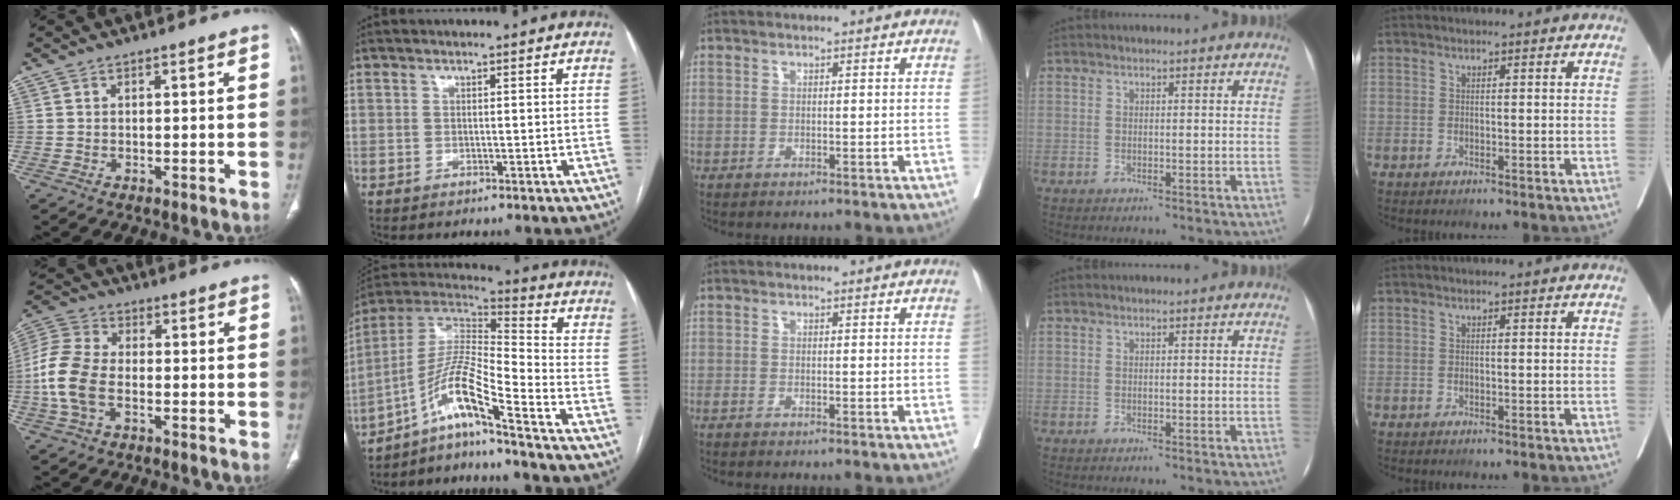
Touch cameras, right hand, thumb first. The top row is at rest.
{"thumb": {"total": 10.9, "force": [-2.3, 6.7, 8.3], "torque": [-0.189, 0.019, -0.053]}, "index": {"total": 10.4, "force": [-7.0, -0.5, 7.6], "torque": [-0.157, 0.014, -0.134]}, "middle": {"total": 1.7, "force": [-1.4, -0.1, 0.8], "torque": [-0.017, -0.002, -0.021]}}